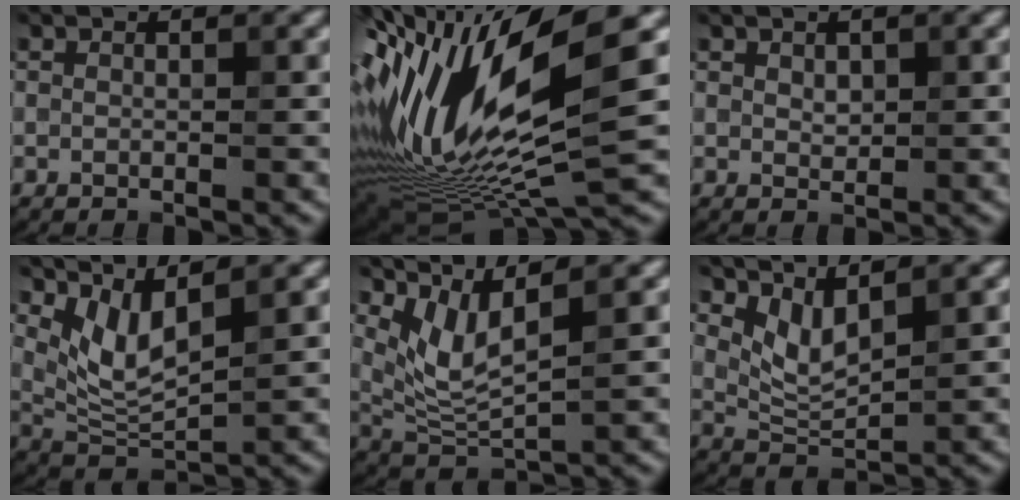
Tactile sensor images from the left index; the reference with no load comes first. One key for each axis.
{"total": 16.9, "fx": 1.7, "fy": 5.2, "fz": 16.0, "tx": -0.313, "ty": -0.001, "tz": 0.038}
{"total": 0.8, "fx": 0.2, "fy": 0.6, "fz": 0.6, "tx": -0.012, "ty": -0.003, "tz": 0.007}
{"total": 4.1, "fx": 2.3, "fy": 1.3, "fz": 3.1, "tx": -0.076, "ty": -0.016, "tz": 0.053}
{"total": 4.2, "fx": 2.4, "fy": 1.0, "fz": 3.3, "tx": -0.080, "ty": -0.009, "tz": 0.060}
{"total": 3.1, "fx": 1.8, "fy": 1.2, "fz": 2.2, "tx": -0.050, "ty": -0.012, "tz": 0.044}